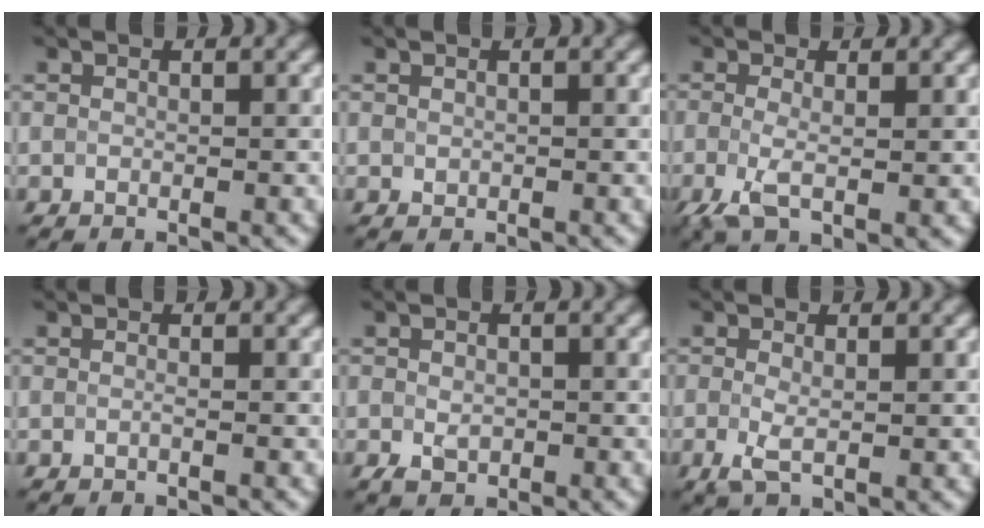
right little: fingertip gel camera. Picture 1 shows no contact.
{"total": 0.5, "force": [0.1, 0.5, -0.1], "torque": [-0.002, 0.006, 0.008]}
{"total": 2.7, "force": [-1.0, 0.8, 2.3], "torque": [-0.066, -0.006, -0.018]}
{"total": 0.0}
{"total": 1.7, "force": [-0.8, 1.4, 0.6], "torque": [-0.019, -0.005, -0.010]}
{"total": 1.6, "force": [-0.5, 0.6, 1.4], "torque": [-0.045, -0.004, -0.010]}